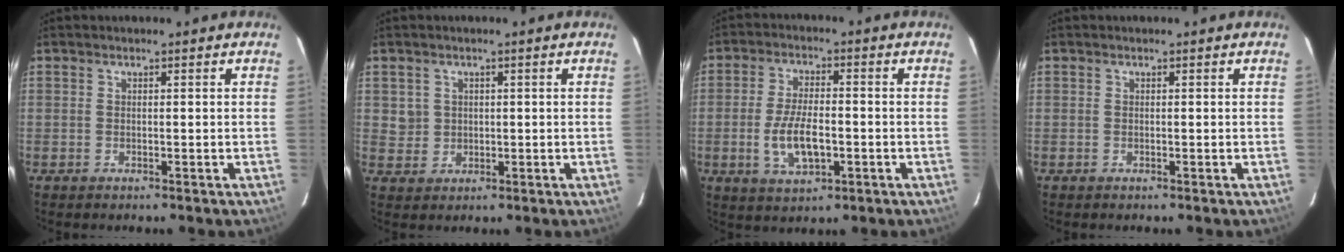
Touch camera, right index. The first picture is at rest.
{"total": 3.1, "force": [0.7, 3.0, 0.3], "torque": [-0.001, 0.010, 0.015]}
{"total": 8.8, "force": [-2.2, 3.8, 7.6], "torque": [-0.154, -0.007, -0.035]}
{"total": 0.0}